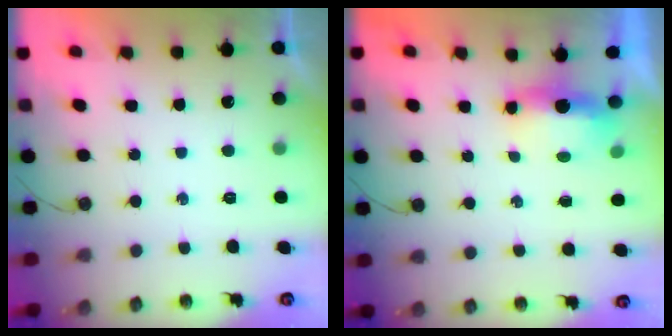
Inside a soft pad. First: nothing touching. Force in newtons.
{"total": 14.4, "press": 7.0, "slide": 12.6}